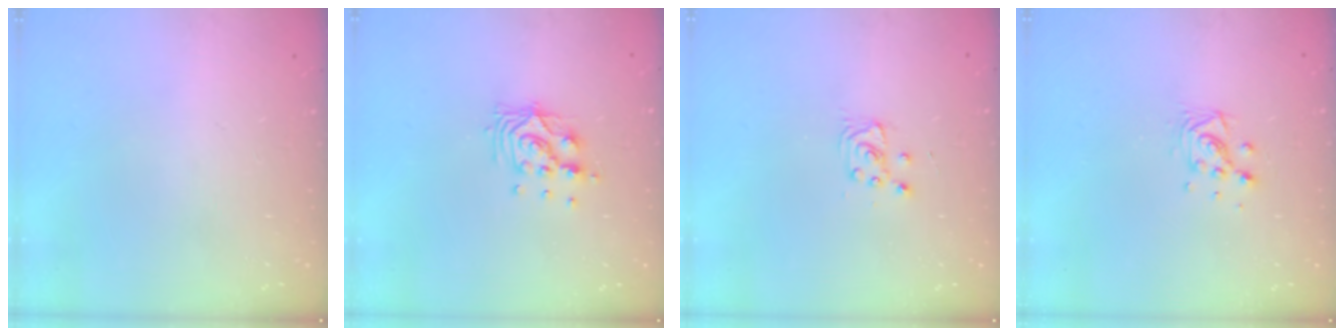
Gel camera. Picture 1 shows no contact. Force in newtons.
{"total": 9.7, "press": 9.6, "slide": 0.8}
{"total": 3.6, "press": 3.6, "slide": 0.4}
{"total": 7.7, "press": 7.3, "slide": 2.4}